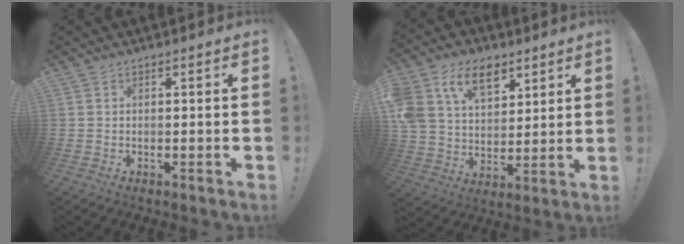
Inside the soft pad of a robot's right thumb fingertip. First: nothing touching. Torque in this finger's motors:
{"motor_torque": [0.37, 0.68, 0.90, 0.31, 0.42]}